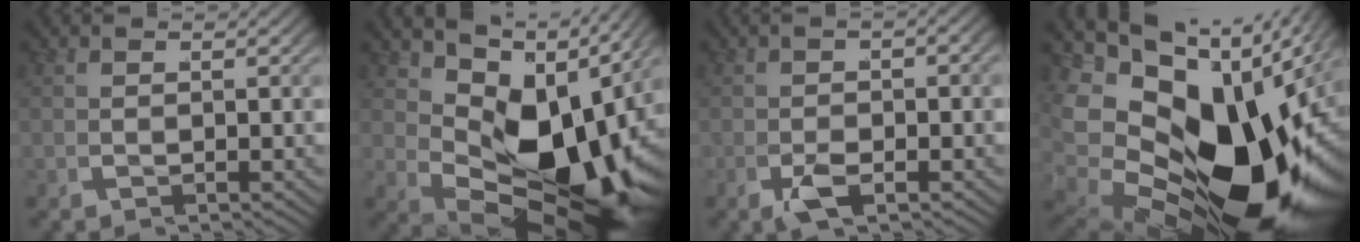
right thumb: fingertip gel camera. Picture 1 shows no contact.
{"total": 16.9, "force": [0.2, 9.8, 13.8], "torque": [-0.219, -0.037, 0.020]}
{"total": 3.9, "force": [-1.2, 2.1, 3.0], "torque": [-0.056, -0.010, -0.024]}
{"total": 23.7, "force": [-1.6, 15.5, 17.9], "torque": [-0.310, -0.053, -0.006]}